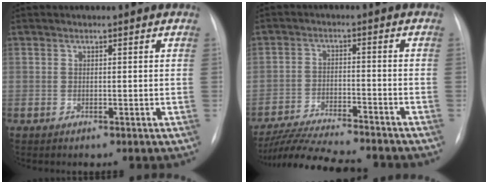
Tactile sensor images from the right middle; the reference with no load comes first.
{"total": 14.7, "force": [-13.4, 1.4, 6.0], "torque": [-0.111, -0.014, -0.209]}